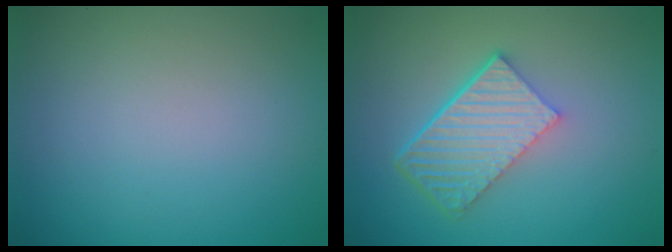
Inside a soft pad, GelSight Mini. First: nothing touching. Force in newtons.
{"total": 5.7, "press": 3.9, "slide": 4.2}